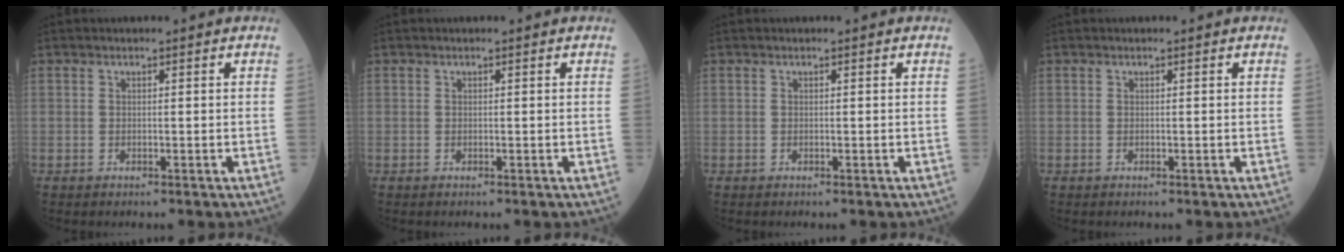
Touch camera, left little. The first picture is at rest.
{"total": 0.0}
{"total": 0.0}
{"total": 0.0}